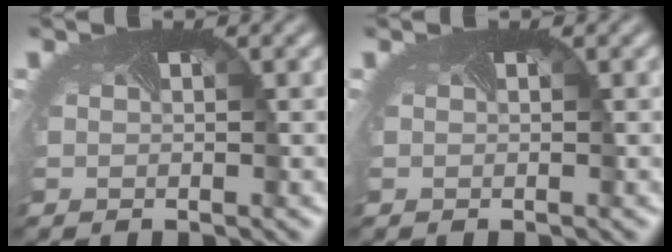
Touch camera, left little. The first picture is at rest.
{"total": 0.0}